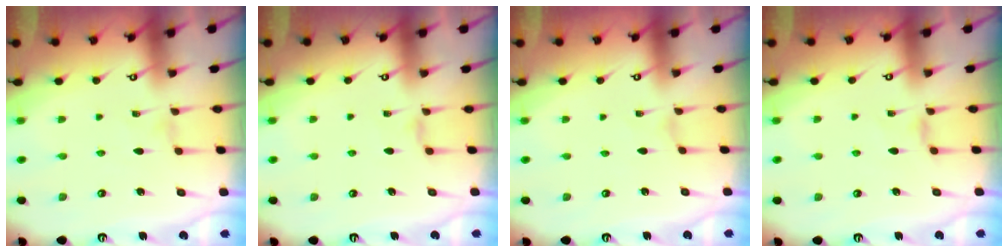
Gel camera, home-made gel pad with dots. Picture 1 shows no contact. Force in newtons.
{"total": 3.0, "press": 2.9, "slide": 0.5}
{"total": 0.0}
{"total": 2.7, "press": 2.6, "slide": 0.5}